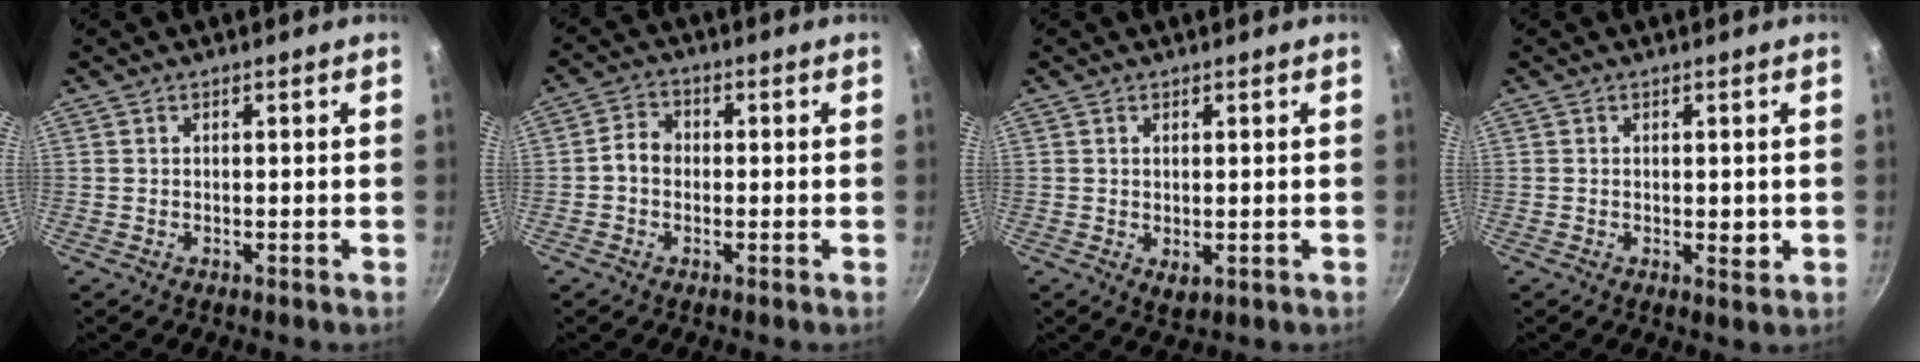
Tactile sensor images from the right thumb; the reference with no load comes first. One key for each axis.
{"total": 4.0, "fx": -0.4, "fy": 3.3, "fz": 2.3, "tx": -0.028, "ty": 0.018, "tz": -0.019}
{"total": 2.2, "fx": 0.1, "fy": 1.2, "fz": 1.9, "tx": -0.030, "ty": -0.008, "tz": 0.005}
{"total": 2.2, "fx": -0.1, "fy": 1.1, "fz": 1.9, "tx": -0.027, "ty": -0.006, "tz": -0.001}